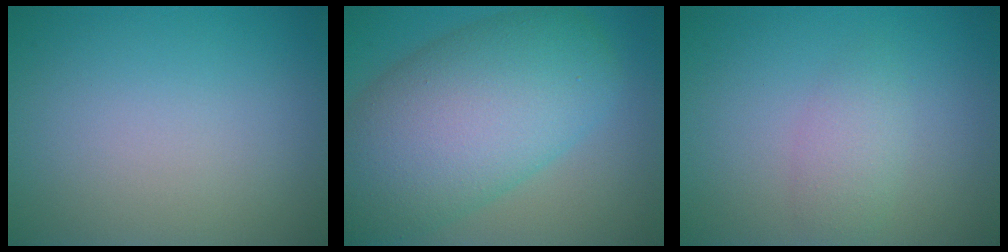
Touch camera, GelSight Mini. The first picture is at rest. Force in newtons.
{"total": 12.0, "press": 12.0, "slide": 0.4}
{"total": 2.1, "press": 2.1, "slide": 0.1}